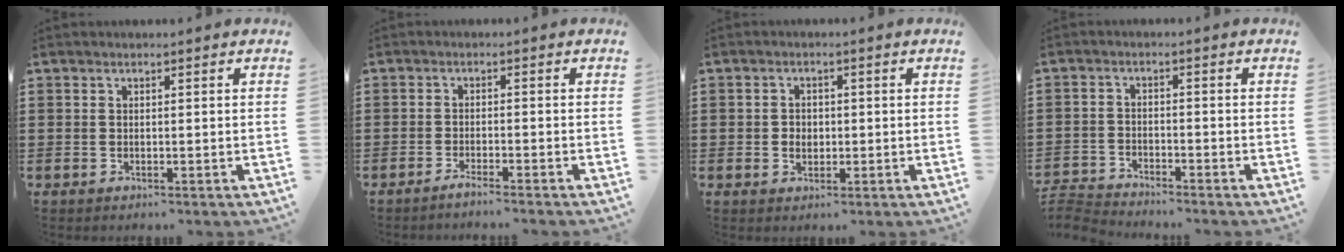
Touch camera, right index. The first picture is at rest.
{"total": 1.9, "force": [-1.7, -0.4, 0.6], "torque": [-0.010, -0.002, -0.032]}
{"total": 2.0, "force": [-0.3, 1.7, 1.0], "torque": [-0.023, 0.007, -0.008]}
{"total": 3.4, "force": [-3.4, 0.2, 0.0], "torque": [-0.013, -0.001, -0.075]}